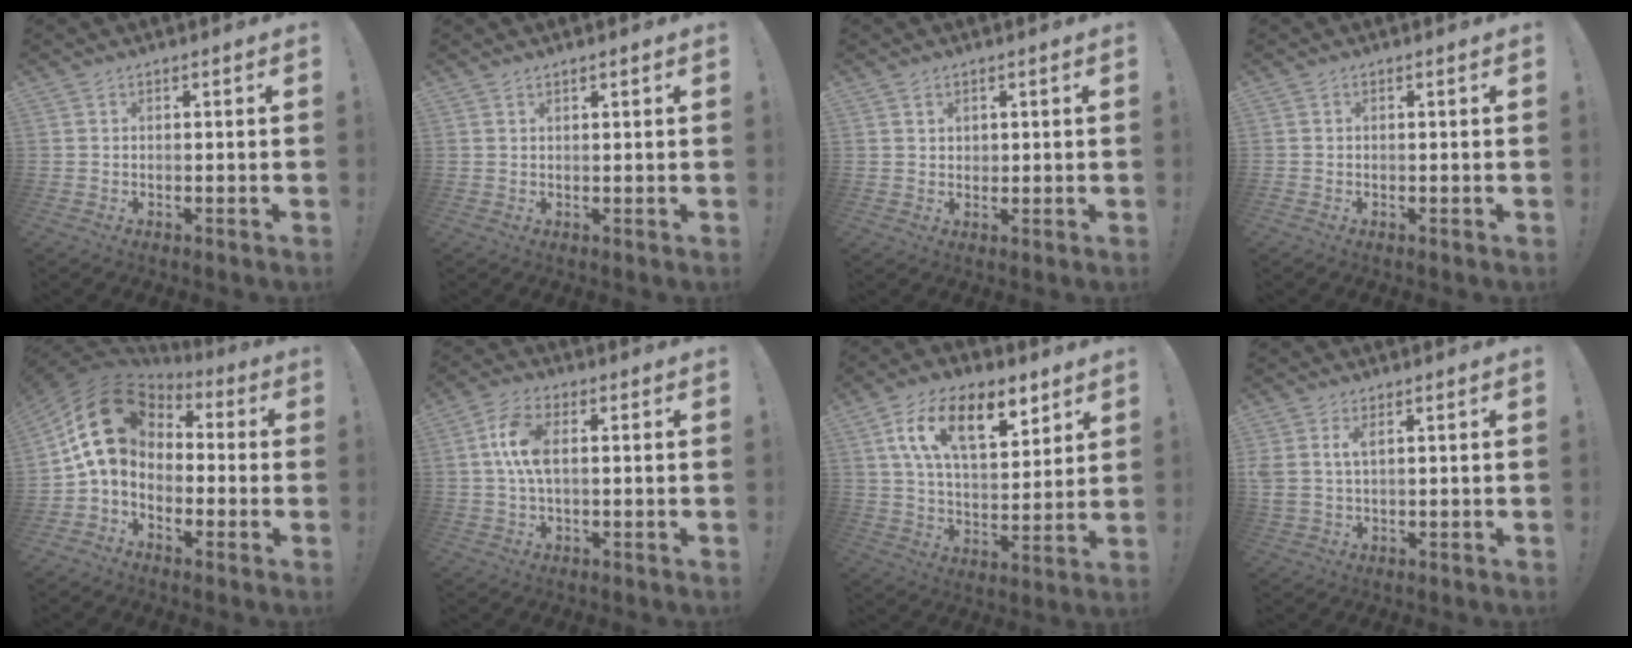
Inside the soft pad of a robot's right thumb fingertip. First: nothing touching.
{"total": 0.9, "force": [0.8, 0.0, 0.4], "torque": [0.000, -0.003, 0.012]}
{"total": 1.9, "force": [1.2, 1.5, 0.3], "torque": [0.007, -0.010, 0.019]}
{"total": 0.0}
{"total": 19.2, "force": [4.1, 13.6, 12.9], "torque": [-0.220, -0.007, 0.078]}
{"total": 9.1, "force": [0.9, 4.3, 7.9], "torque": [-0.152, -0.001, 0.018]}
{"total": 17.9, "force": [8.8, 9.2, 12.5], "torque": [-0.199, -0.027, 0.153]}
{"total": 3.5, "force": [1.6, 1.3, 2.8], "torque": [-0.061, 0.000, 0.030]}